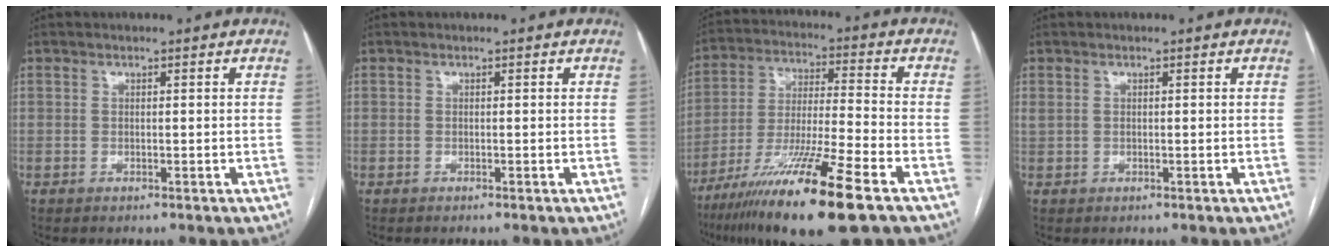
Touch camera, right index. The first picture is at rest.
{"total": 0.0}
{"total": 18.1, "force": [-10.9, 0.3, 14.4], "torque": [-0.267, -0.047, -0.193]}
{"total": 0.8, "force": [0.5, 0.5, 0.5], "torque": [-0.020, 0.013, 0.014]}